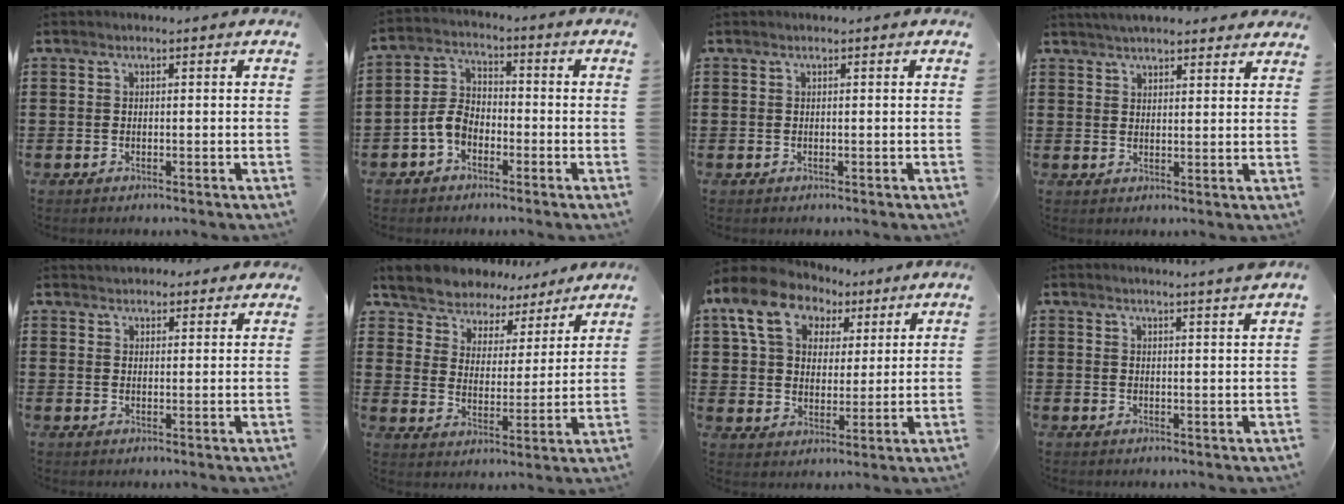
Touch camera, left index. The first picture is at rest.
{"total": 5.1, "force": [-2.9, 3.2, 2.8], "torque": [-0.080, 0.005, -0.064]}
{"total": 0.0}
{"total": 3.6, "force": [3.5, 0.4, 0.8], "torque": [-0.024, -0.004, 0.064]}
{"total": 2.6, "force": [2.4, 0.8, -0.3], "torque": [-0.002, -0.001, 0.047]}
{"total": 5.6, "force": [5.3, 1.5, -0.7], "torque": [-0.023, -0.041, 0.094]}
{"total": 10.6, "force": [5.8, 7.6, 4.5], "torque": [-0.111, 0.000, 0.110]}
{"total": 2.6, "force": [2.3, -0.8, 0.7], "torque": [-0.019, -0.008, 0.044]}